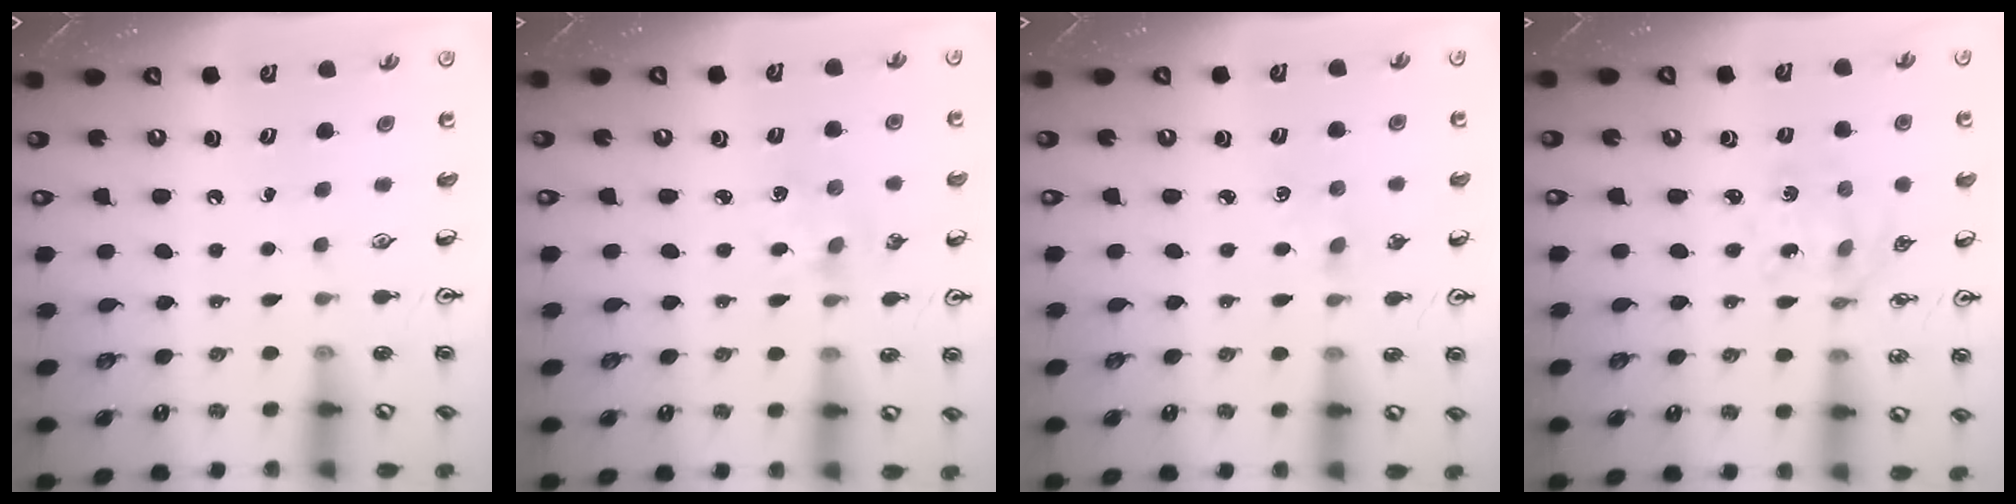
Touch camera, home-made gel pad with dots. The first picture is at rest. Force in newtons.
{"total": 2.5, "press": 2.4, "slide": 0.4}
{"total": 1.7, "press": 1.6, "slide": 0.3}
{"total": 2.9, "press": 2.7, "slide": 1.0}